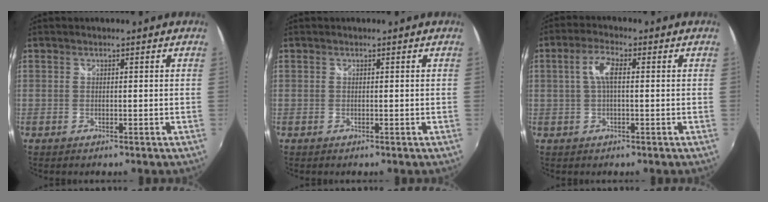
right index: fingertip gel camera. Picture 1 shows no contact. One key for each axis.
{"total": 0.0}
{"total": 4.7, "fx": 0.6, "fy": 1.5, "fz": 4.4, "tx": -0.086, "ty": 0.009, "tz": 0.012}